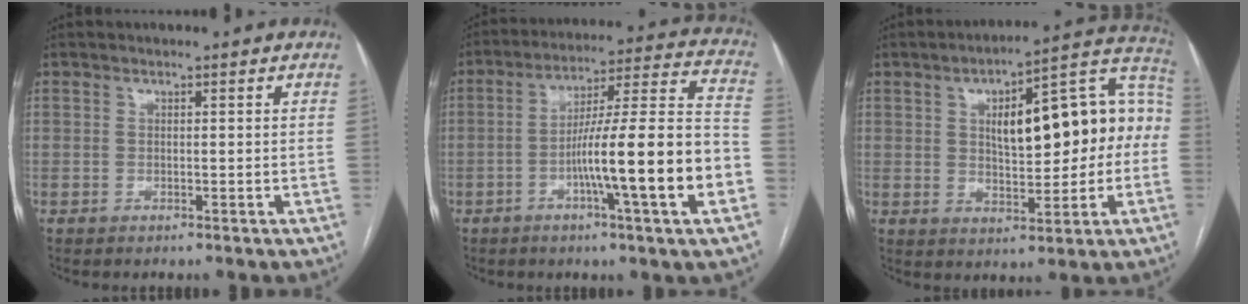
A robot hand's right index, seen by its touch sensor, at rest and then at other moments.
{"total": 18.9, "force": [-5.6, 0.0, 18.1], "torque": [-0.257, 0.012, -0.088]}
{"total": 18.7, "force": [1.6, 6.1, 17.6], "torque": [-0.248, 0.049, 0.030]}